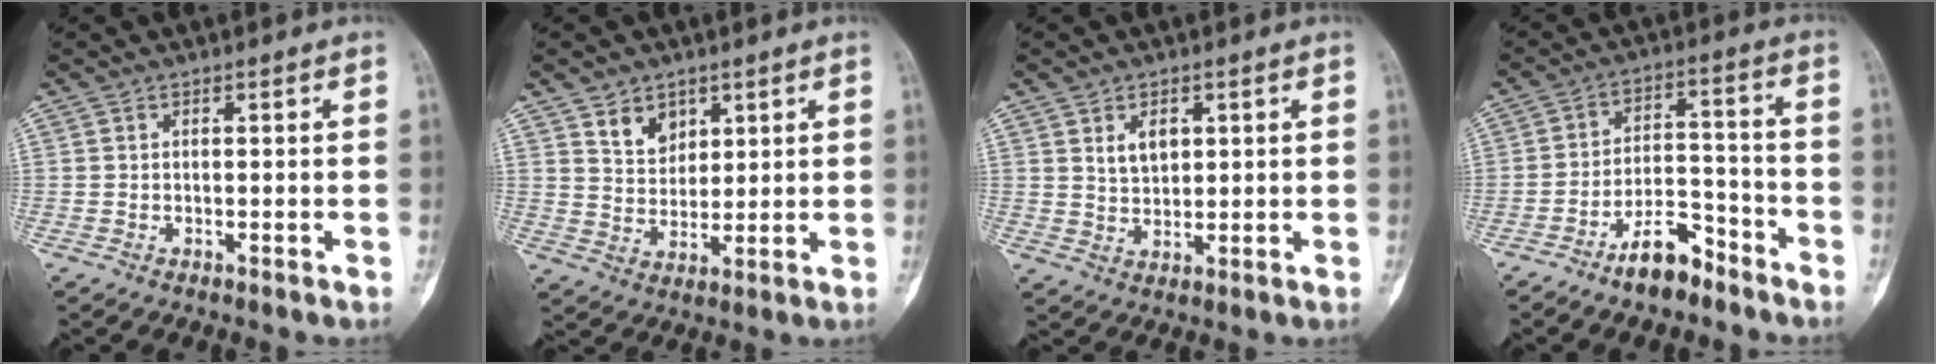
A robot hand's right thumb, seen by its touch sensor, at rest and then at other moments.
{"total": 6.2, "force": [3.6, 4.4, 2.6], "torque": [-0.019, -0.027, 0.071]}
{"total": 4.4, "force": [1.7, 2.9, 2.9], "torque": [-0.033, -0.014, 0.034]}
{"total": 8.7, "force": [-6.4, 3.6, 4.6], "torque": [-0.068, 0.059, -0.115]}